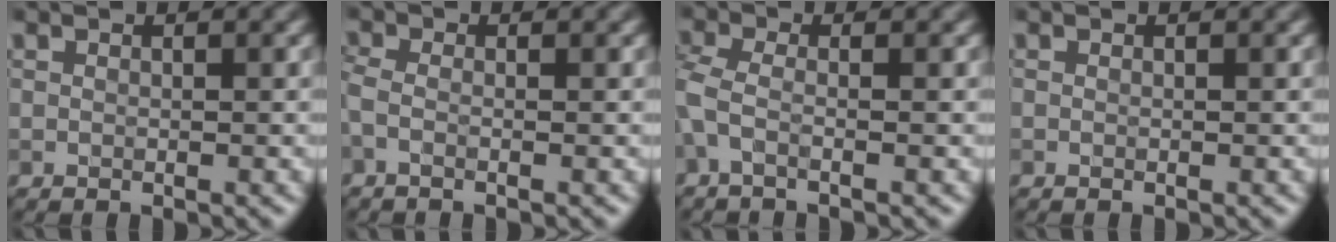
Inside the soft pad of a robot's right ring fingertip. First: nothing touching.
{"total": 1.7, "force": [-0.7, 0.8, 1.3], "torque": [-0.029, -0.007, -0.020]}
{"total": 2.0, "force": [-0.8, 0.5, 1.8], "torque": [-0.045, -0.009, -0.029]}
{"total": 0.0}